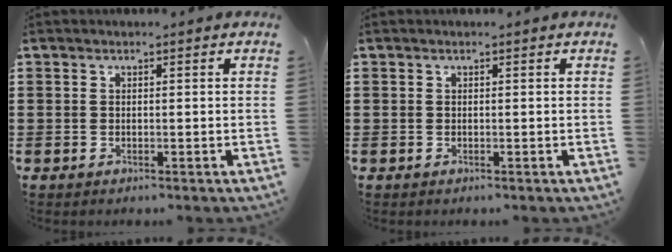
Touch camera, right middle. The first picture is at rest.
{"total": 0.0}